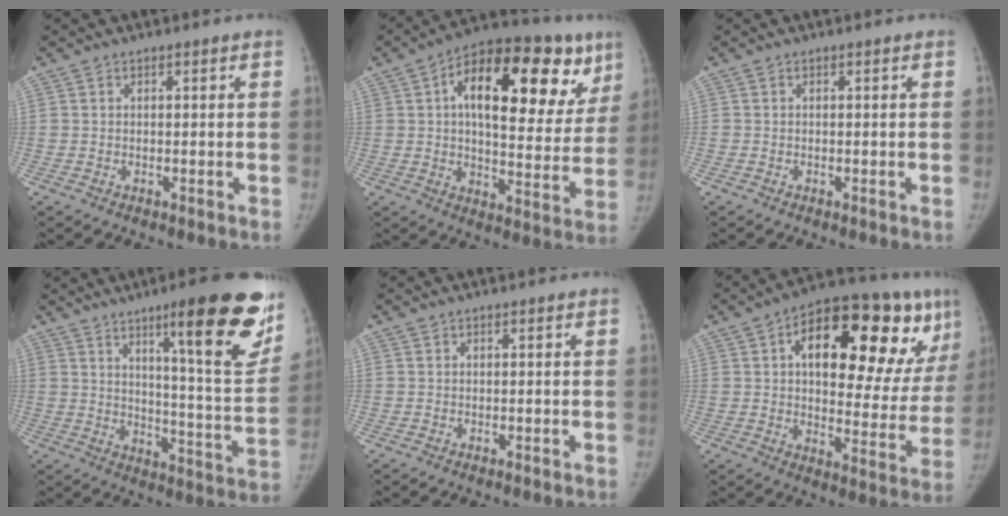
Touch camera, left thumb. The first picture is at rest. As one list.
[{"total": 26.5, "force": [10.3, 12.4, 21.0], "torque": [-0.259, 0.015, 0.146]}, {"total": 0.0}, {"total": 23.4, "force": [13.0, 4.0, 19.1], "torque": [-0.224, -0.062, 0.186]}, {"total": 0.0}, {"total": 28.2, "force": [11.2, 12.5, 22.7], "torque": [-0.273, 0.013, 0.160]}]